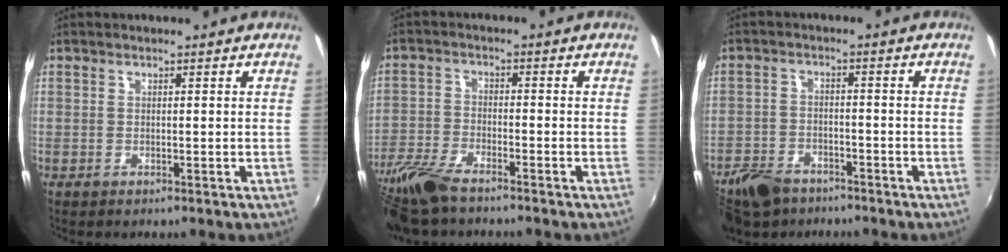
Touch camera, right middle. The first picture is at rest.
{"total": 9.7, "force": [-7.9, 2.4, 5.1], "torque": [-0.128, -0.024, -0.161]}
{"total": 9.3, "force": [-7.0, 5.0, 3.5], "torque": [-0.101, 0.002, -0.122]}